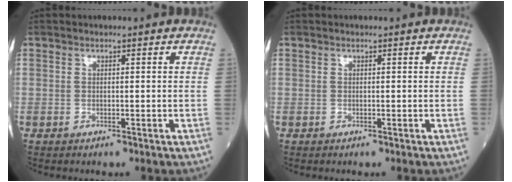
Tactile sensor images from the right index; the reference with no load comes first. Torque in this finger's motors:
{"motor_torque": [0.11, 0.02, -0.03, -0.01]}